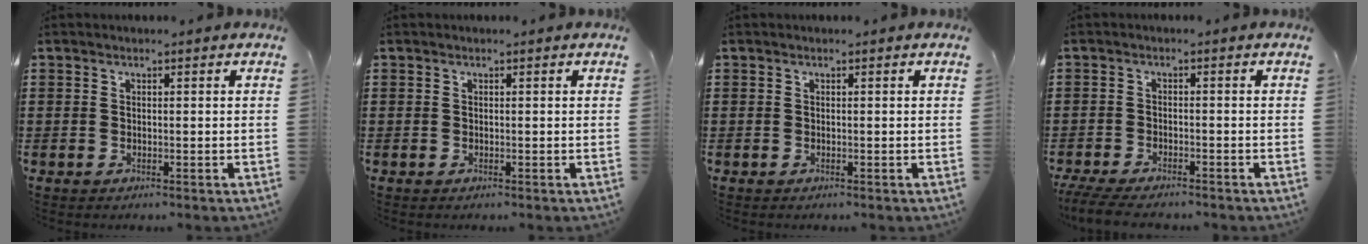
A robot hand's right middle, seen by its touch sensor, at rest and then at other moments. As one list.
[{"total": 0.0}, {"total": 0.0}, {"total": 3.6, "force": [-3.3, 0.3, 1.2], "torque": [-0.043, -0.009, -0.073]}]